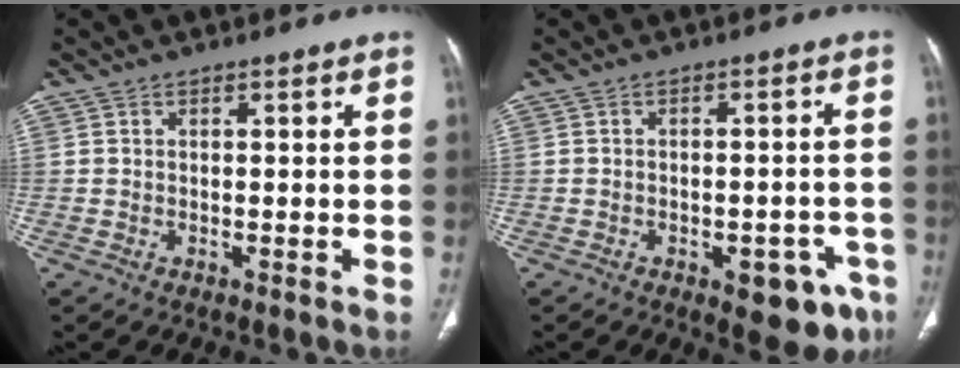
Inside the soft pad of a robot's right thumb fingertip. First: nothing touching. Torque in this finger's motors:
{"motor_torque": [1.86, 0.98, -0.15, 0.05, 0.19]}